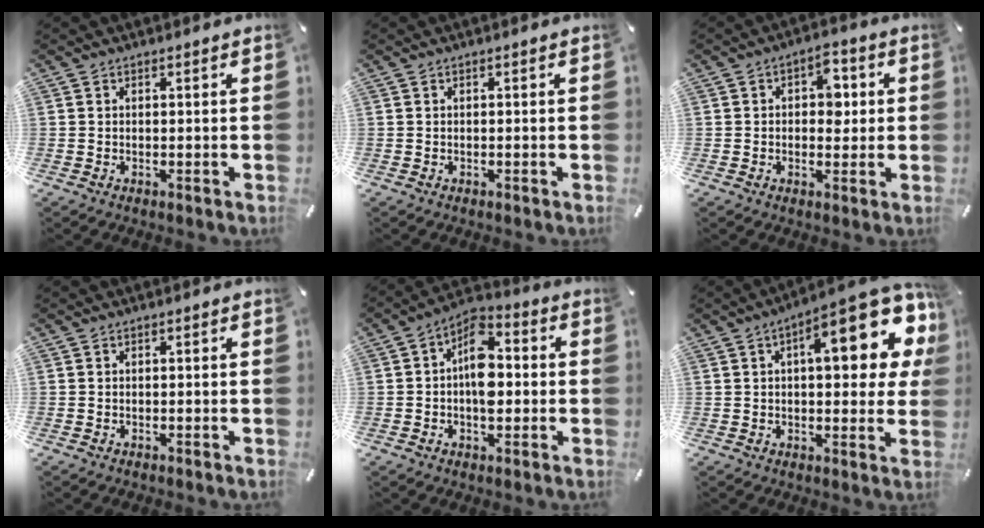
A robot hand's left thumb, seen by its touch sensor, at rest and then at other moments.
{"total": 0.0}
{"total": 5.9, "force": [0.5, 4.1, 4.2], "torque": [-0.036, -0.005, -0.004]}
{"total": 0.0}
{"total": 9.8, "force": [-0.5, 6.1, 7.7], "torque": [-0.123, 0.007, -0.011]}
{"total": 19.6, "force": [7.0, 7.7, 16.6], "torque": [-0.211, -0.032, 0.103]}